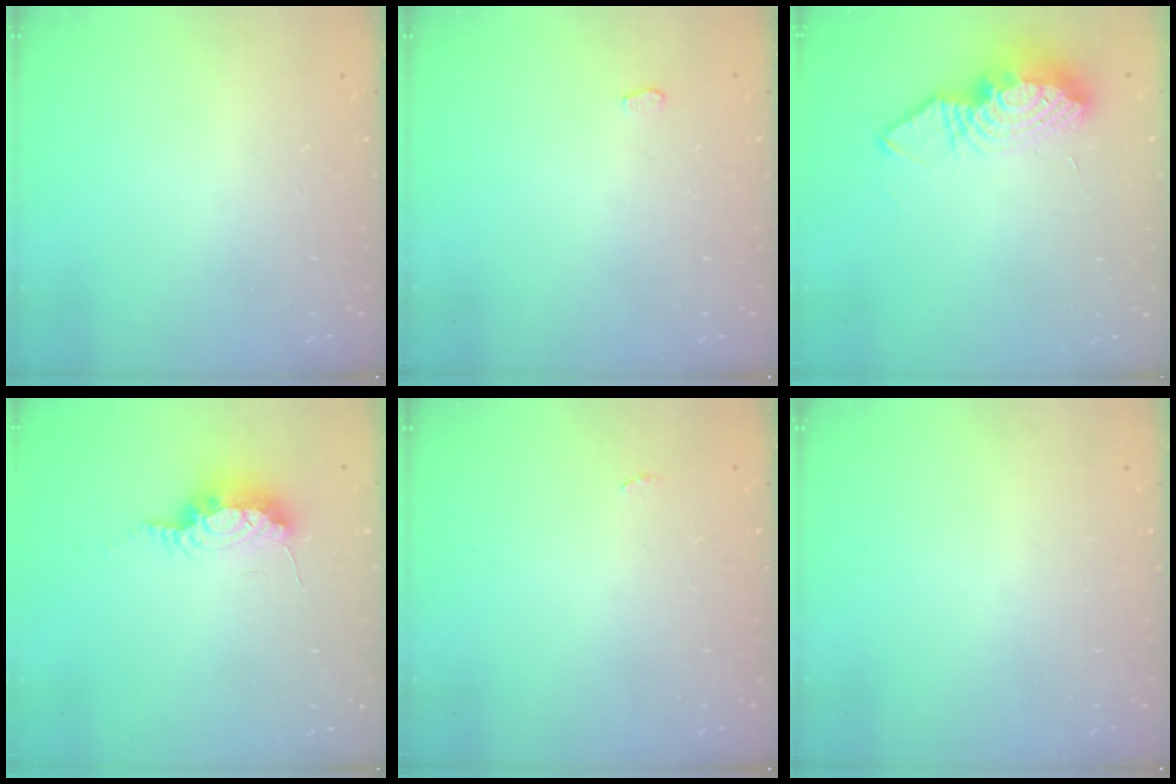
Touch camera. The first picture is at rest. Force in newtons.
{"total": 2.3, "press": 2.3, "slide": 0.3}
{"total": 11.4, "press": 11.3, "slide": 1.1}
{"total": 14.9, "press": 10.1, "slide": 11.0}
{"total": 2.0, "press": 2.0, "slide": 0.3}
{"total": 0.0}